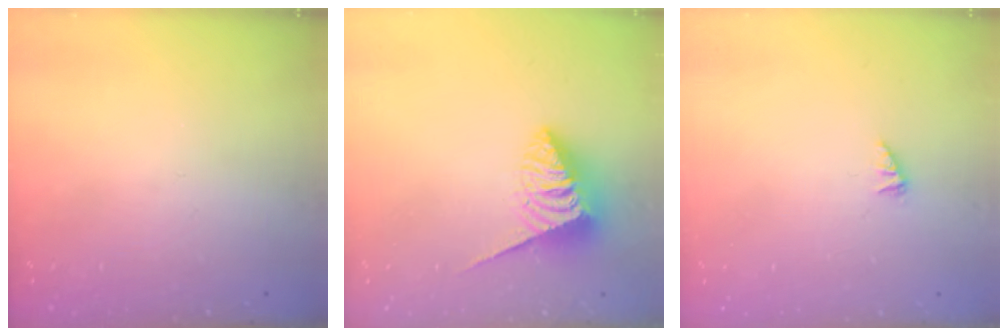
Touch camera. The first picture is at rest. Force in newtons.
{"total": 4.7, "press": 4.7, "slide": 0.3}
{"total": 0.7, "press": 0.6, "slide": 0.2}